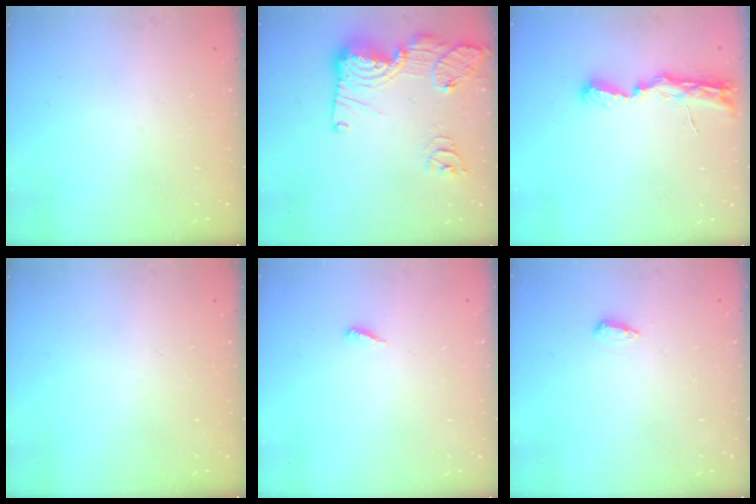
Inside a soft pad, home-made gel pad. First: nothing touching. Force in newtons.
{"total": 18.4, "press": 18.3, "slide": 1.7}
{"total": 8.0, "press": 8.0, "slide": 0.7}
{"total": 0.0}
{"total": 3.9, "press": 3.9, "slide": 0.3}
{"total": 5.6, "press": 5.5, "slide": 1.0}